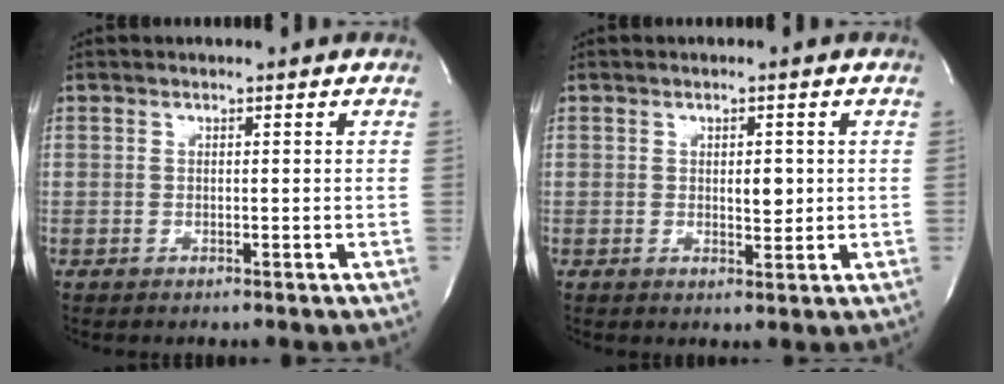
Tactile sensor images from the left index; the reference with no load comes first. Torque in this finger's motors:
{"motor_torque": [0.28, 0.06, 0.02, 0.02]}